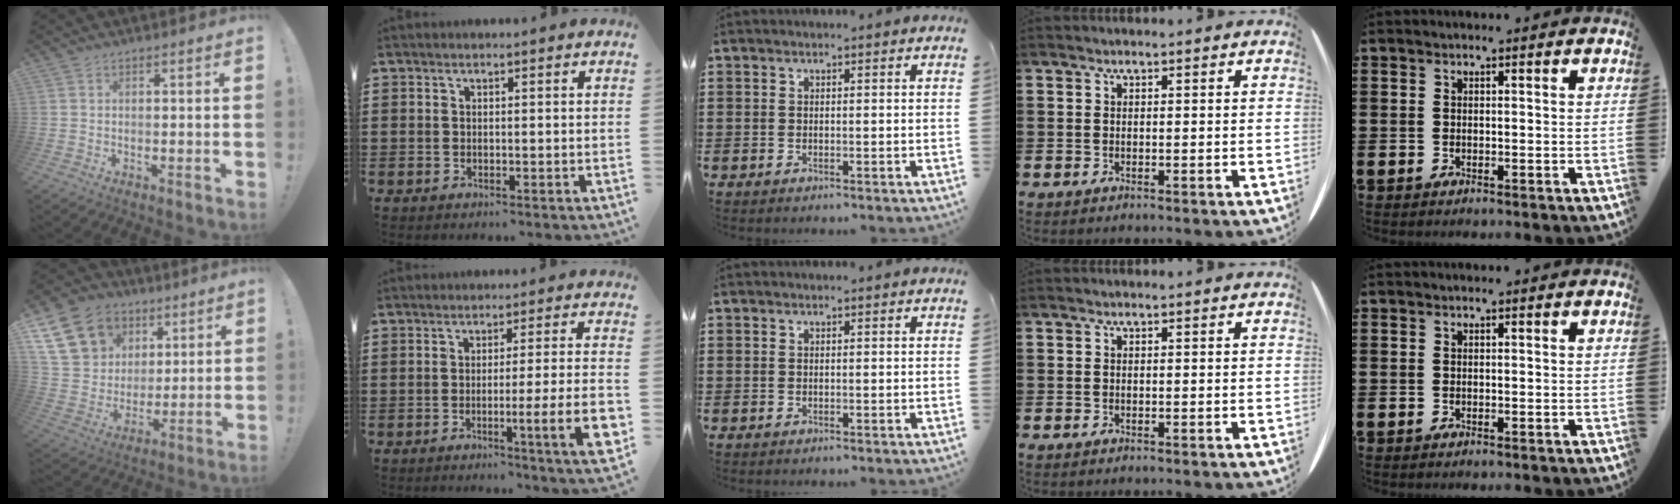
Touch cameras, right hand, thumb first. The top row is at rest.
{"thumb": {"total": 18.7, "force": [8.4, 14.9, 7.4], "torque": [-0.120, -0.033, 0.190]}, "index": {"total": 8.9, "force": [-2.7, 0.2, 8.5], "torque": [-0.129, -0.015, -0.045]}}